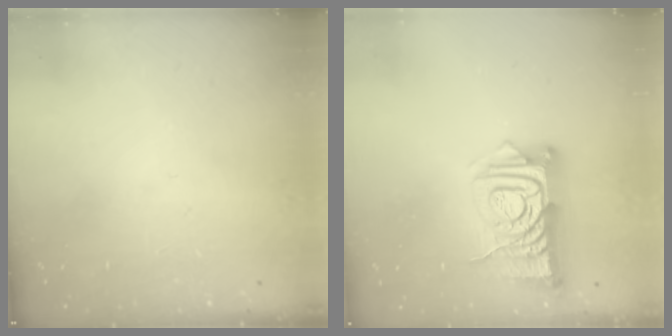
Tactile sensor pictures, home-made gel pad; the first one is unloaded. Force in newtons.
{"total": 11.6, "press": 11.6, "slide": 1.1}